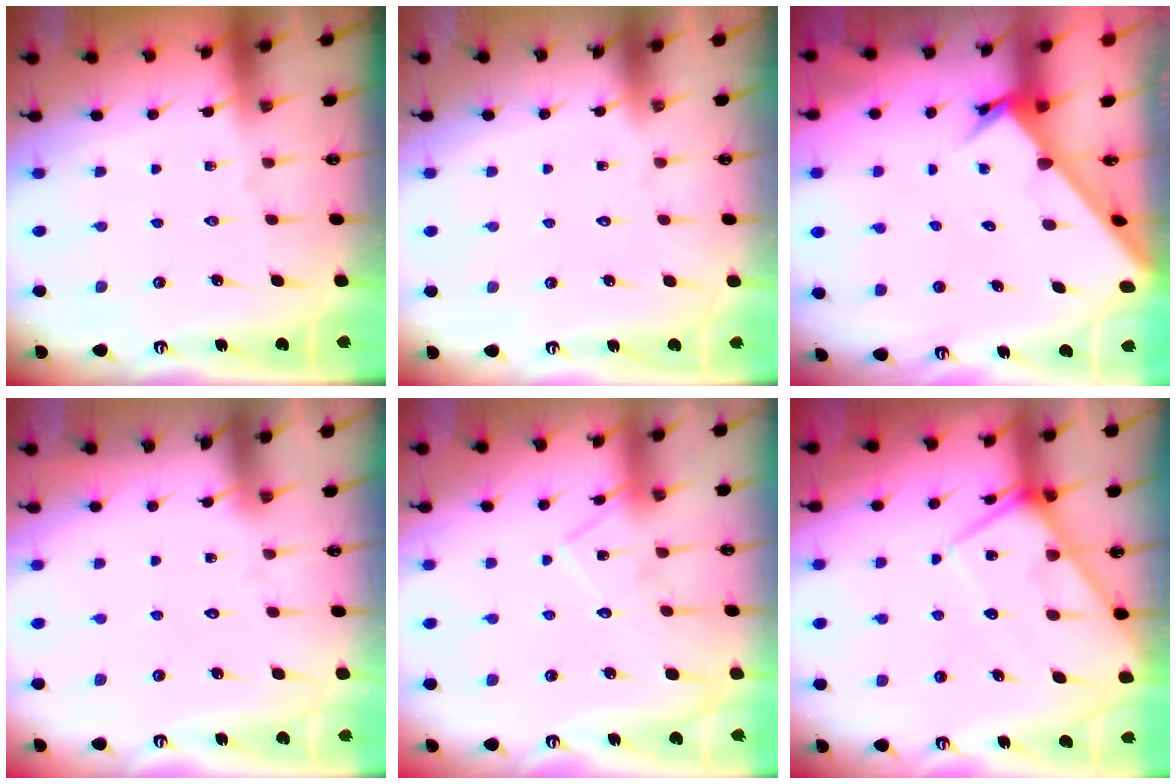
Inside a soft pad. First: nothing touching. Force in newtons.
{"total": 1.8, "press": 1.7, "slide": 0.1}
{"total": 2.8, "press": 2.8, "slide": 0.3}
{"total": 2.1, "press": 2.1, "slide": 0.0}
{"total": 12.3, "press": 12.3, "slide": 0.7}
{"total": 9.4, "press": 9.3, "slide": 0.9}